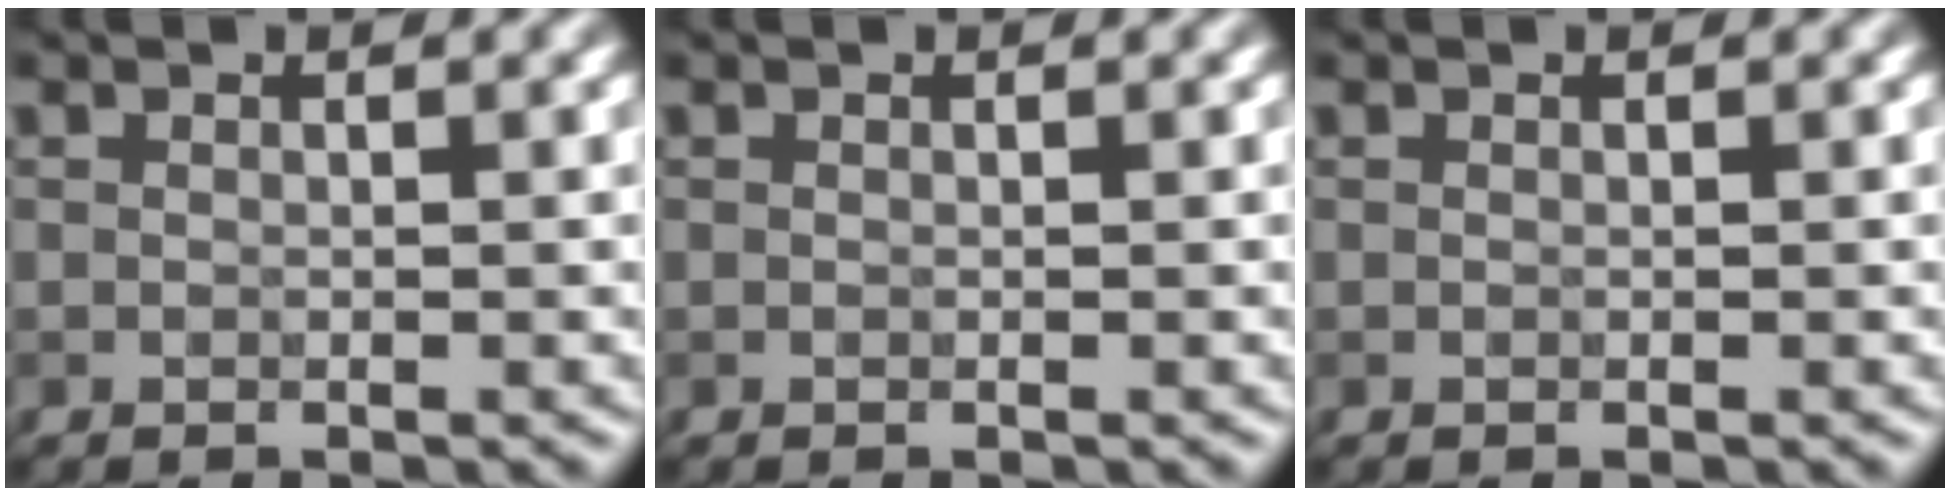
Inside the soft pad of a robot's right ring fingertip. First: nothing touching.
{"total": 0.0}
{"total": 0.0}